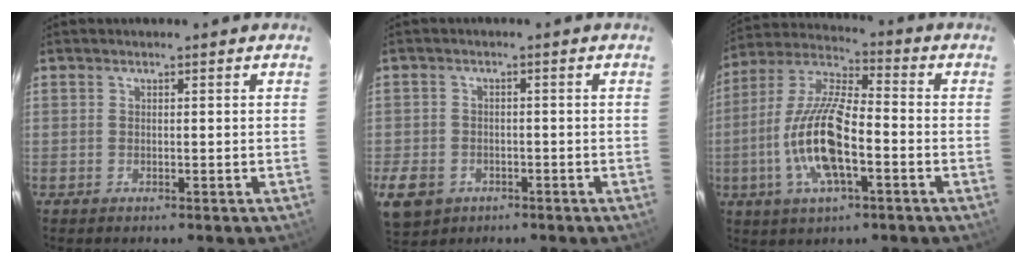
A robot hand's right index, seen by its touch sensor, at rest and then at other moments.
{"total": 9.5, "force": [-4.1, 7.4, 4.3], "torque": [-0.120, -0.004, -0.060]}
{"total": 15.8, "force": [-4.5, 5.1, 14.2], "torque": [-0.292, -0.004, -0.091]}